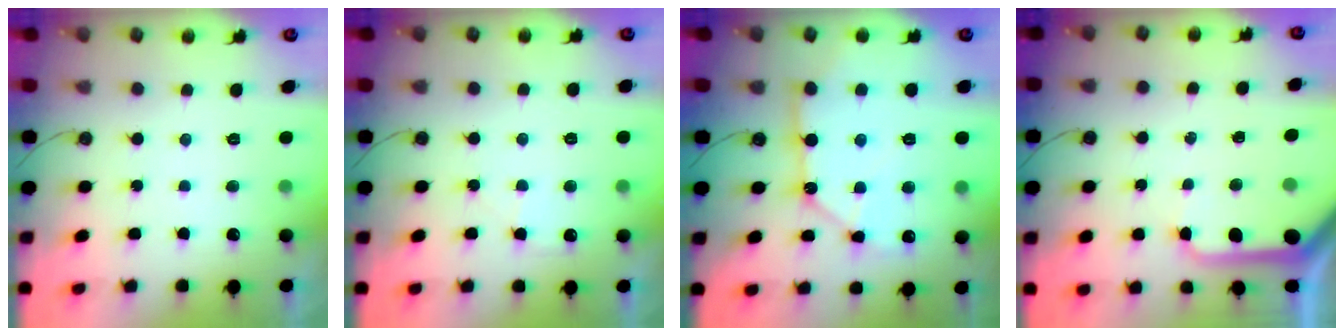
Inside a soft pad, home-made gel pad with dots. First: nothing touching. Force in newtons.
{"total": 4.6, "press": 4.5, "slide": 0.8}
{"total": 10.8, "press": 10.7, "slide": 1.4}
{"total": 10.3, "press": 10.2, "slide": 1.2}